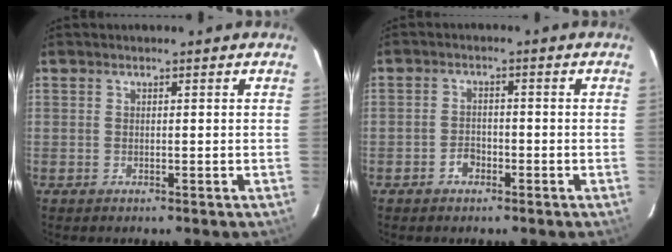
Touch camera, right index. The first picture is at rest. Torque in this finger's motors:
{"motor_torque": [0.37, -0.02, 0.02, -0.02]}